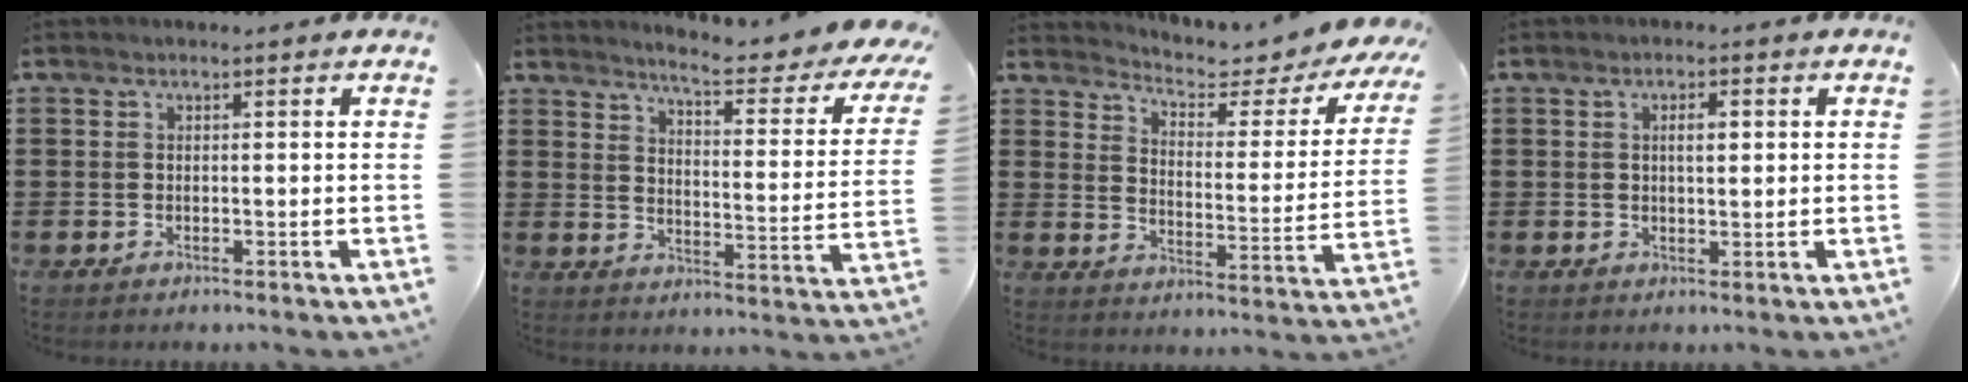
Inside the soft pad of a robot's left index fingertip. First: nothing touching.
{"total": 5.6, "force": [4.9, -0.4, 2.7], "torque": [-0.060, -0.047, 0.072]}
{"total": 3.8, "force": [3.3, 0.7, 1.8], "torque": [-0.048, -0.033, 0.045]}
{"total": 2.6, "force": [0.5, 0.8, 2.4], "torque": [-0.039, 0.001, 0.004]}